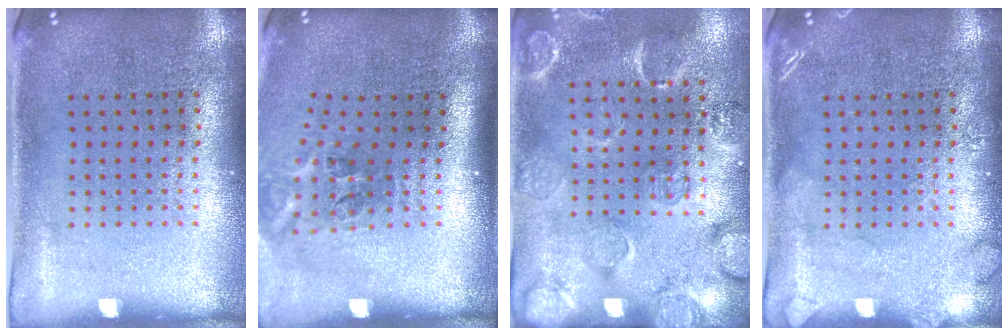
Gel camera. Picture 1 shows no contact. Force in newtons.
{"total": 2.2, "press": 1.4, "slide": 1.7}
{"total": 2.6, "press": 1.9, "slide": 1.8}
{"total": 1.5, "press": 1.5, "slide": 0.2}